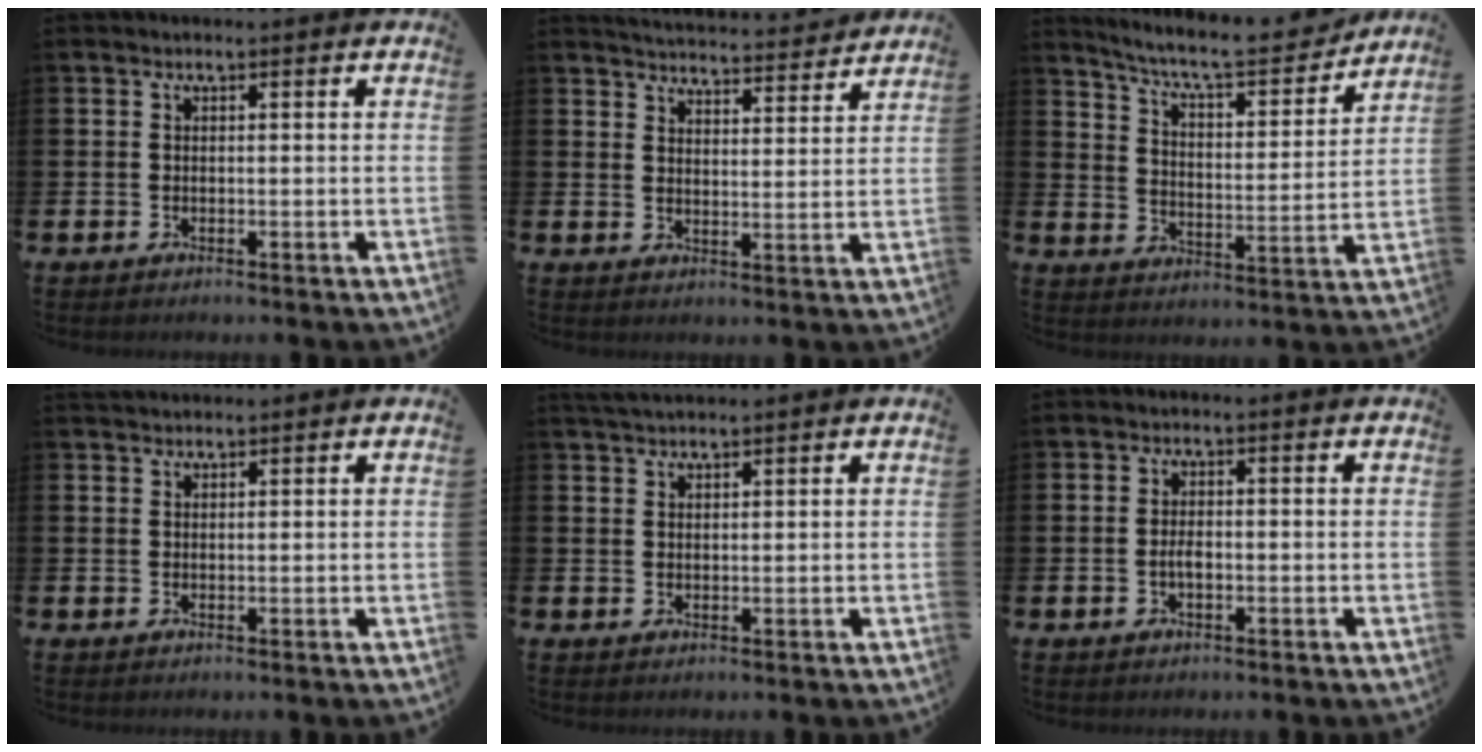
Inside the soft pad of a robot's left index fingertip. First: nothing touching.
{"total": 4.8, "force": [4.8, 0.3, 0.1], "torque": [-0.016, -0.040, 0.083]}
{"total": 8.3, "force": [7.7, 1.3, 2.9], "torque": [-0.082, -0.056, 0.130]}
{"total": 1.4, "force": [1.4, 0.3, 0.1], "torque": [0.009, -0.002, 0.023]}
{"total": 2.3, "force": [2.2, 0.3, 0.5], "torque": [-0.010, -0.003, 0.040]}
{"total": 1.9, "force": [-0.4, 0.9, 1.7], "torque": [-0.029, 0.001, -0.008]}